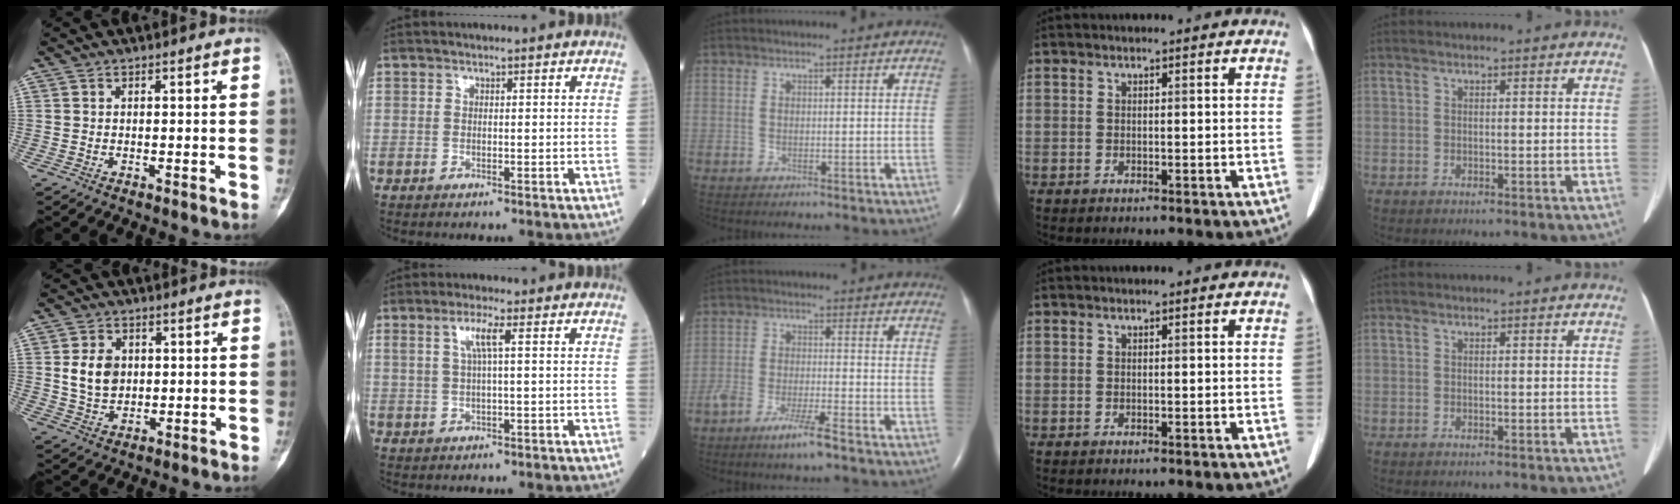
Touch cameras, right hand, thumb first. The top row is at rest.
{"thumb": {"total": 7.1, "force": [1.1, 5.4, 4.4], "torque": [-0.061, -0.006, 0.025]}, "index": {"total": 3.6, "force": [1.1, 0.1, 3.5], "torque": [-0.074, 0.009, 0.022]}, "middle": {"total": 5.9, "force": [-4.1, 0.3, 4.3], "torque": [-0.084, -0.010, -0.076]}}